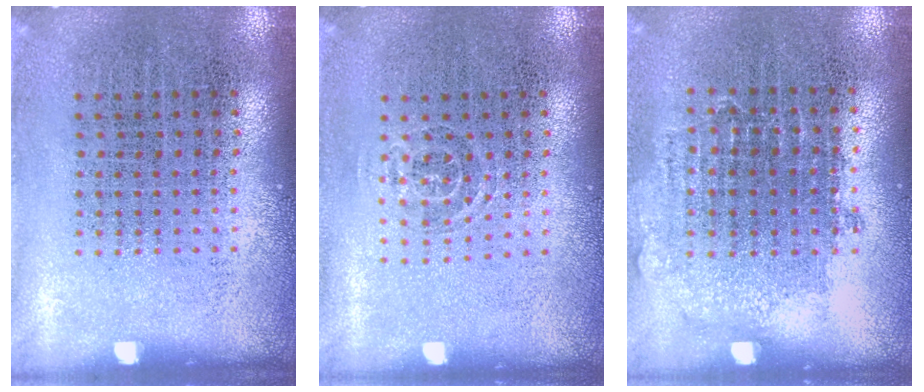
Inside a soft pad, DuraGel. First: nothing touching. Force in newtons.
{"total": 0.8, "press": 0.6, "slide": 0.6}
{"total": 0.9, "press": 0.8, "slide": 0.4}